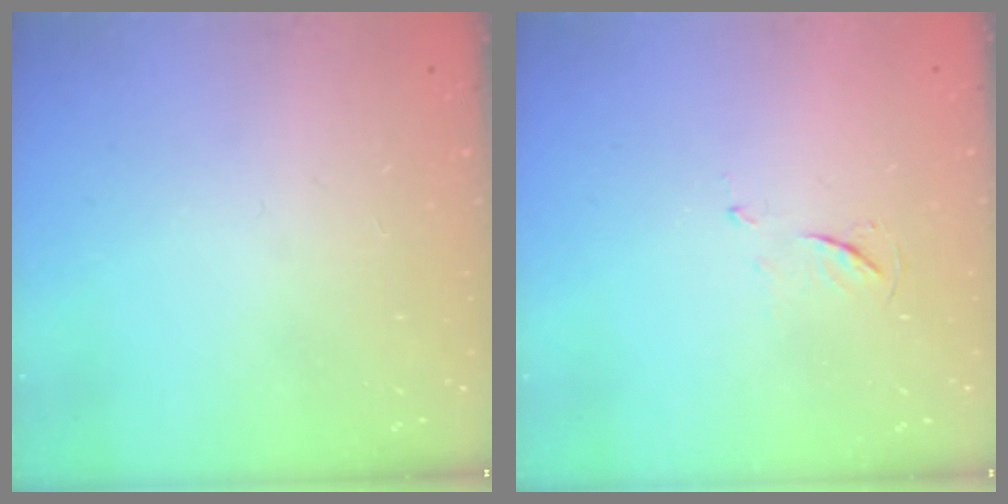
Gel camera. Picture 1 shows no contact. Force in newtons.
{"total": 4.9, "press": 4.9, "slide": 0.7}